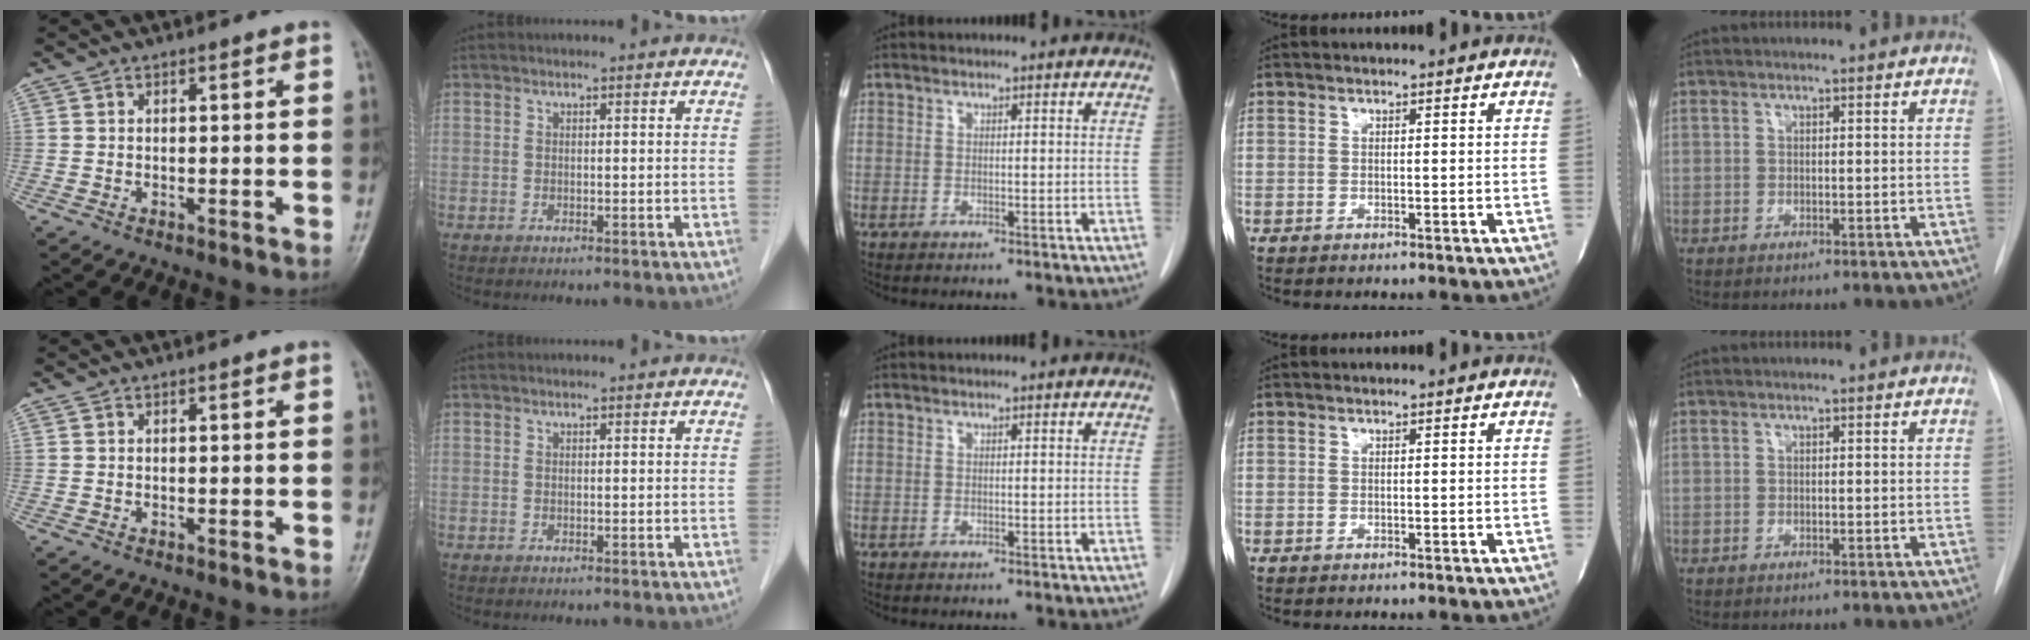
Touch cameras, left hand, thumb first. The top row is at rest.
{}